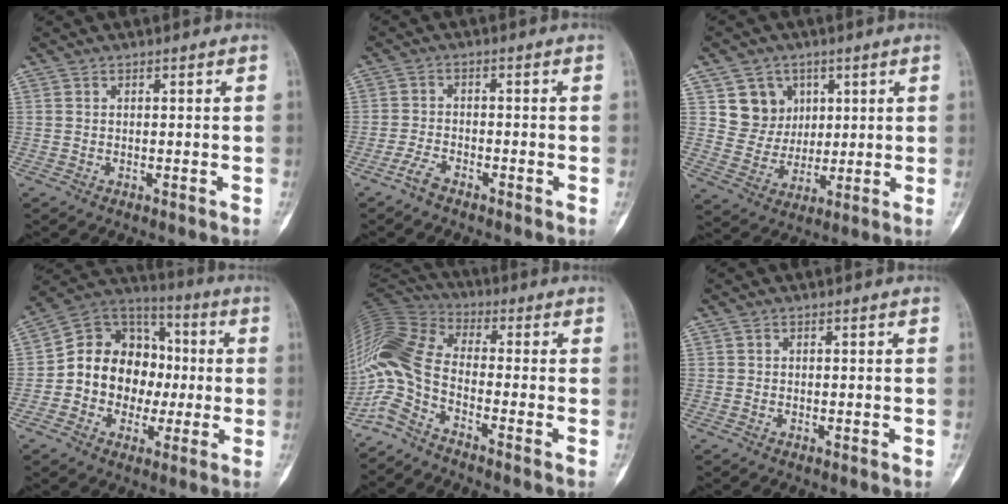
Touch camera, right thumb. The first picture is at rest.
{"total": 2.9, "force": [-2.3, 1.1, 1.3], "torque": [-0.034, 0.012, -0.046]}
{"total": 8.8, "force": [3.6, 7.8, 1.9], "torque": [0.006, -0.018, 0.072]}
{"total": 16.0, "force": [-1.3, 13.4, 8.6], "torque": [-0.087, 0.042, -0.027]}
{"total": 12.4, "force": [-5.3, 4.8, 10.1], "torque": [-0.229, 0.055, -0.121]}
{"total": 0.0}